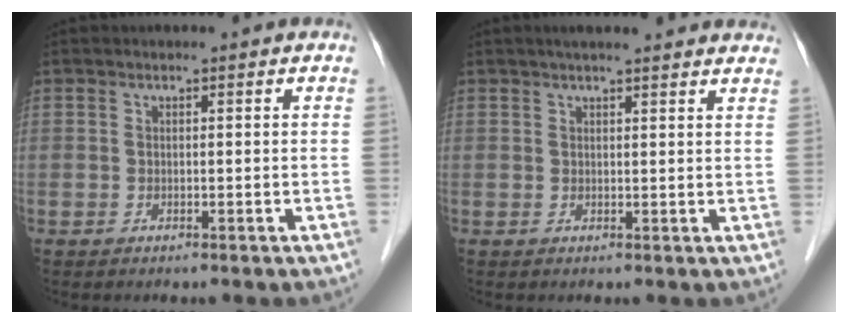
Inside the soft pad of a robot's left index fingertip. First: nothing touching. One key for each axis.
{"total": 10.5, "fx": 9.2, "fy": 1.3, "fz": 5.0, "tx": -0.059, "ty": 0.024, "tz": 0.101}